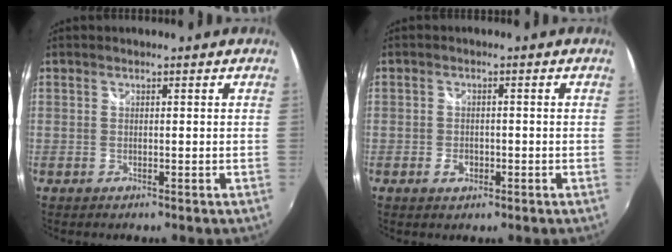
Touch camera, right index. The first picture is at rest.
{"total": 2.4, "force": [-1.1, 1.7, 1.2], "torque": [-0.023, -0.001, -0.019]}